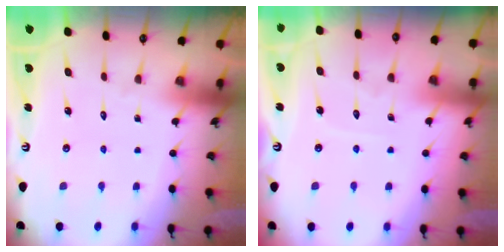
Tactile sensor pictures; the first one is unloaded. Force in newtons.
{"total": 3.9, "press": 3.9, "slide": 0.4}